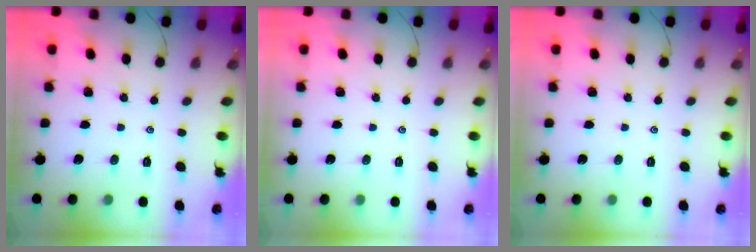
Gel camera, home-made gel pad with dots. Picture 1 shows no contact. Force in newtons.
{"total": 0.0}
{"total": 0.0}